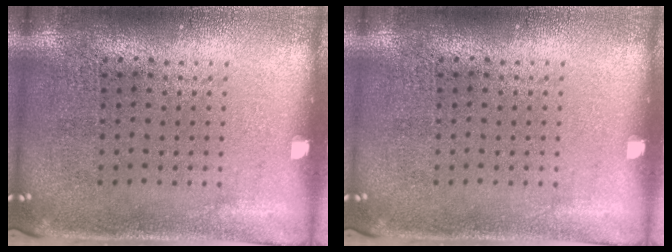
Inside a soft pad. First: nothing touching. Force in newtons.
{"total": 0.0}